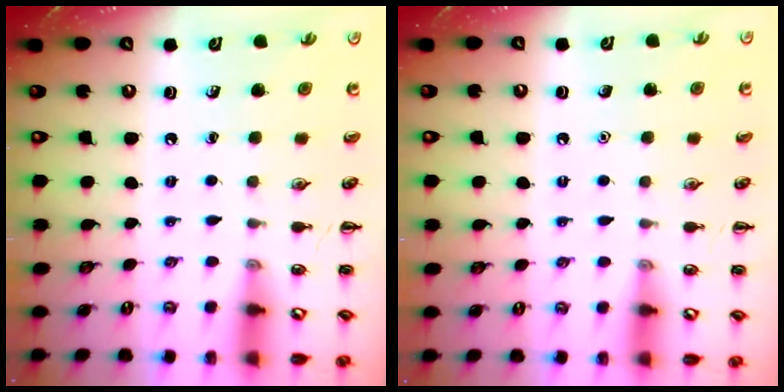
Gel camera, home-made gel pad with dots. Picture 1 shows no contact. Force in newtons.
{"total": 1.6, "press": 1.6, "slide": 0.1}